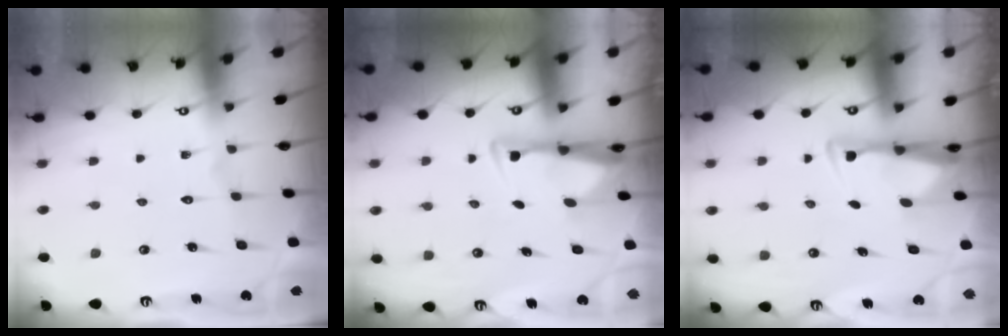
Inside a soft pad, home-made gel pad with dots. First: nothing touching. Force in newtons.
{"total": 2.9, "press": 2.8, "slide": 0.9}
{"total": 3.0, "press": 2.8, "slide": 0.9}